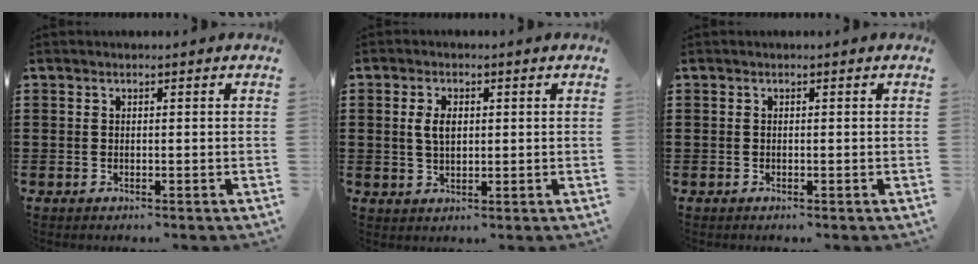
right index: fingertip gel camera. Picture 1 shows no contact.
{"total": 3.6, "force": [0.6, 2.0, 2.9], "torque": [-0.067, 0.007, 0.008]}
{"total": 0.0}